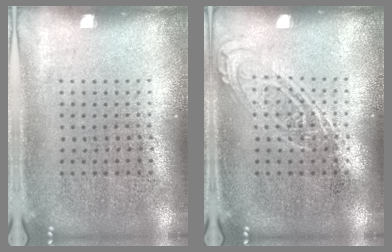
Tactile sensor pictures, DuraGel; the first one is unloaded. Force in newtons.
{"total": 1.8, "press": 1.8, "slide": 0.2}